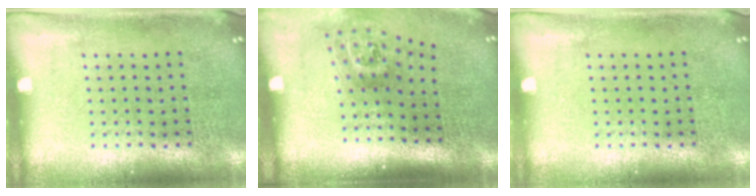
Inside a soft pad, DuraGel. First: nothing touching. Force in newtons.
{"total": 1.8, "press": 1.2, "slide": 1.4}
{"total": 0.0}